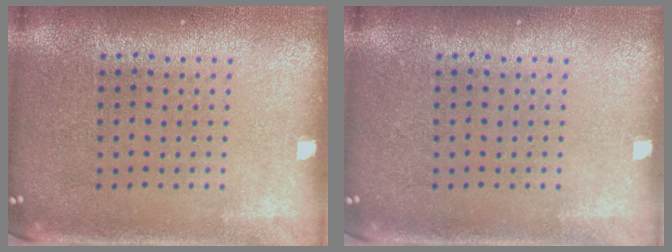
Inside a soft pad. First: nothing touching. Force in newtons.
{"total": 0.0}